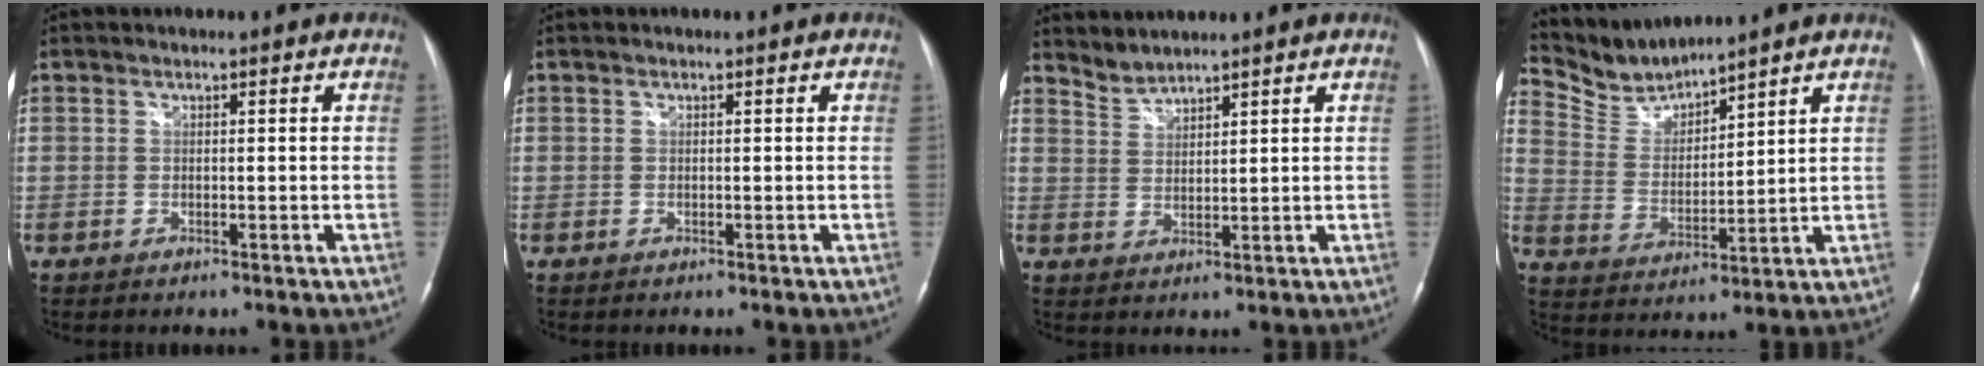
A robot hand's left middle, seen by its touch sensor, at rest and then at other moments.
{"total": 0.0}
{"total": 2.7, "force": [2.7, -0.1, -0.4], "torque": [0.005, 0.002, 0.060]}
{"total": 7.7, "force": [7.6, 0.0, 0.5], "torque": [-0.032, 0.006, 0.169]}